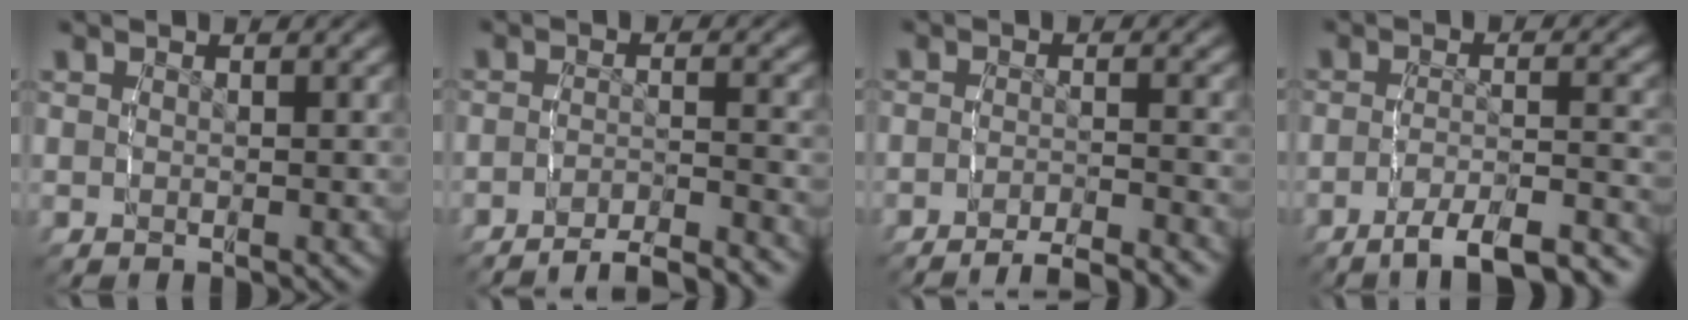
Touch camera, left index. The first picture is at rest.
{"total": 6.0, "force": [-5.7, 0.9, 1.7], "torque": [-0.012, -0.012, -0.093]}
{"total": 4.2, "force": [-3.8, 0.6, 1.5], "torque": [-0.011, -0.001, -0.069]}
{"total": 9.7, "force": [-8.9, 1.7, 3.5], "torque": [-0.042, -0.021, -0.131]}